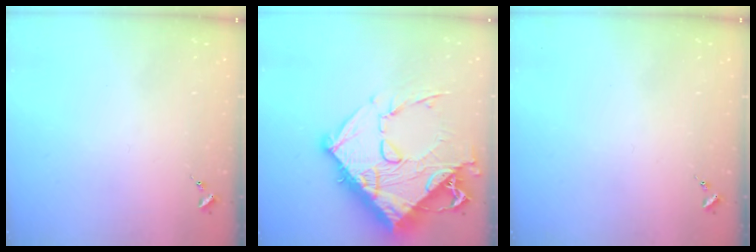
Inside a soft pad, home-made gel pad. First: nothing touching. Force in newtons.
{"total": 25.7, "press": 25.6, "slide": 2.6}
{"total": 0.0}